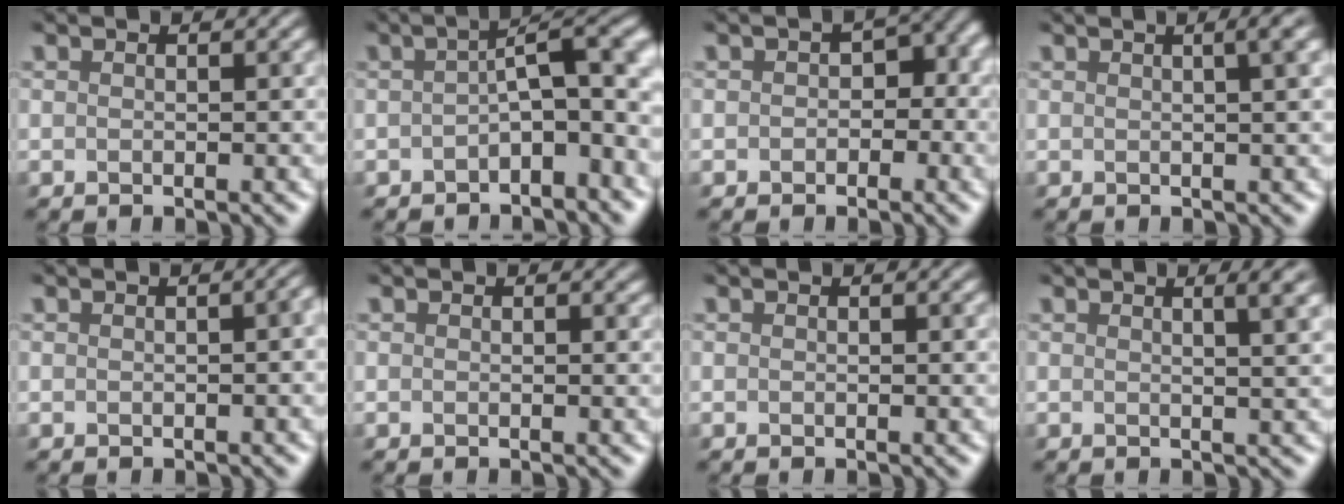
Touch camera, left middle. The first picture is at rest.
{"total": 5.0, "force": [-1.7, 1.7, 4.3], "torque": [-0.053, 0.015, -0.037]}
{"total": 2.1, "force": [-0.8, 1.7, 1.0], "torque": [0.000, 0.006, -0.020]}
{"total": 2.9, "force": [0.7, 0.9, 2.6], "torque": [-0.015, 0.011, 0.000]}
{"total": 2.9, "force": [-0.8, 1.5, 2.3], "torque": [-0.006, 0.013, -0.019]}
{"total": 0.0}
{"total": 0.0}
{"total": 3.3, "force": [1.1, 1.2, 2.8], "torque": [-0.015, 0.017, -0.006]}